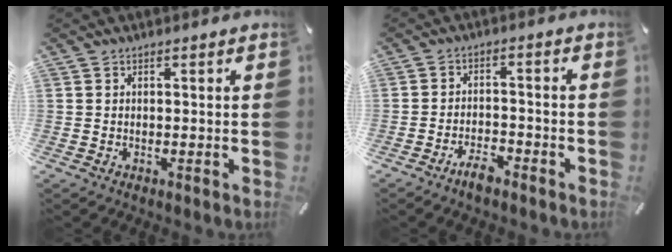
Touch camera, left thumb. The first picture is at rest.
{"total": 4.4, "force": [-3.7, 1.3, 2.1], "torque": [-0.047, 0.015, -0.072]}